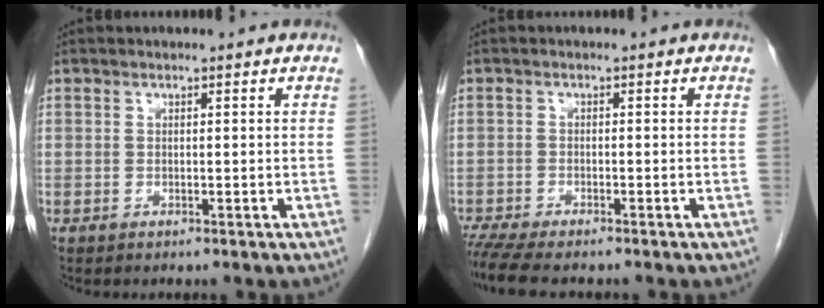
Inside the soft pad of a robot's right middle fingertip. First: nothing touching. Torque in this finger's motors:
{"motor_torque": [0.61, -0.46, 0.13, 0.03]}